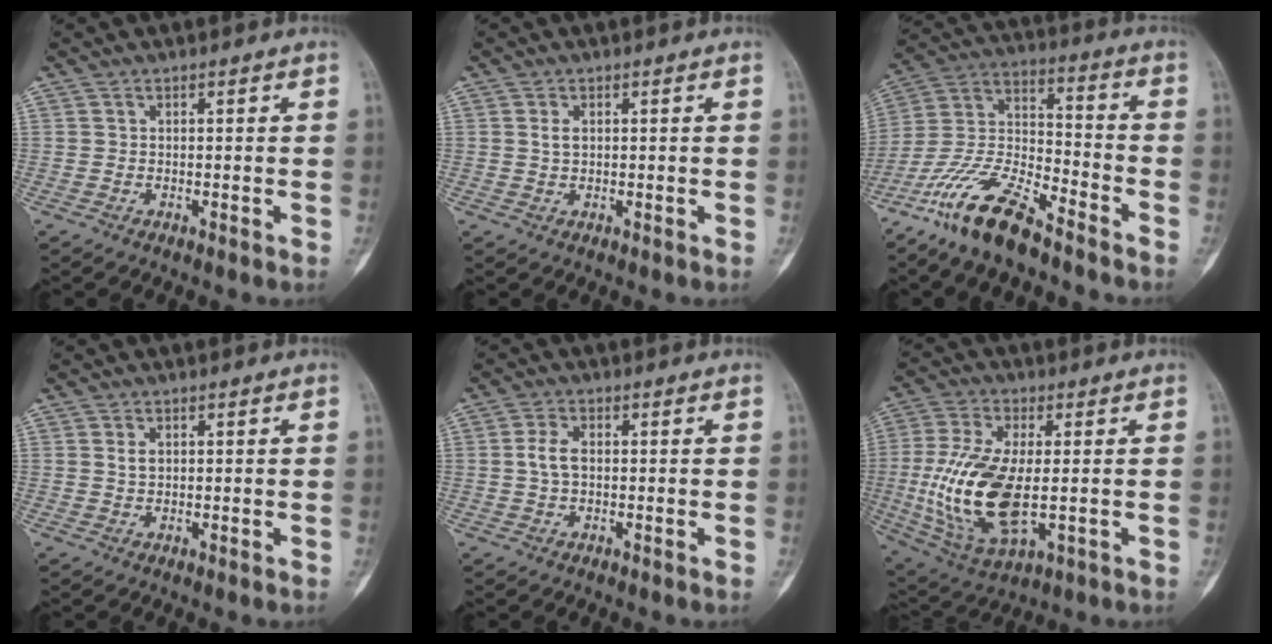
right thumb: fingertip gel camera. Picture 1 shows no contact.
{"total": 1.7, "force": [0.5, 1.1, 1.2], "torque": [-0.018, 0.000, 0.009]}
{"total": 16.4, "force": [-12.0, 5.2, 10.0], "torque": [-0.195, 0.068, -0.230]}
{"total": 1.7, "force": [0.6, 1.2, 1.1], "torque": [-0.013, -0.001, 0.012]}
{"total": 3.8, "force": [0.2, 2.3, 3.0], "torque": [-0.059, 0.005, 0.000]}
{"total": 18.0, "force": [-1.5, 8.8, 15.6], "torque": [-0.326, -0.010, -0.014]}